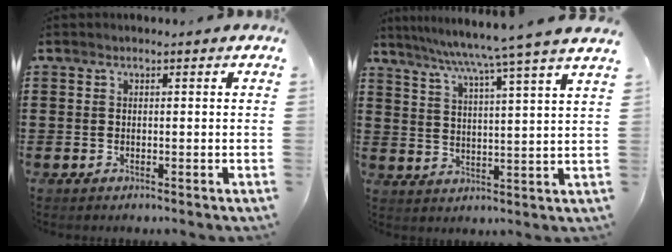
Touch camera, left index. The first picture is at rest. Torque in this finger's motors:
{"motor_torque": [1.97, -0.17, 0.70, 0.21]}